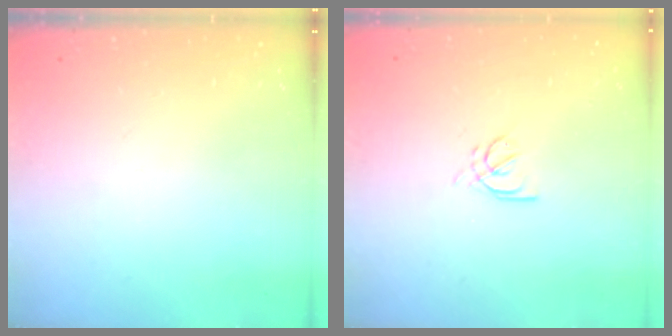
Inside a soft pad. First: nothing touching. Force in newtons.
{"total": 3.7, "press": 3.6, "slide": 0.7}